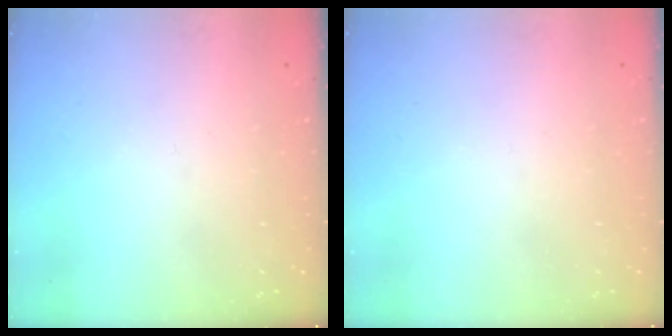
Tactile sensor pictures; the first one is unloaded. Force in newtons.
{"total": 1.8, "press": 1.7, "slide": 0.1}